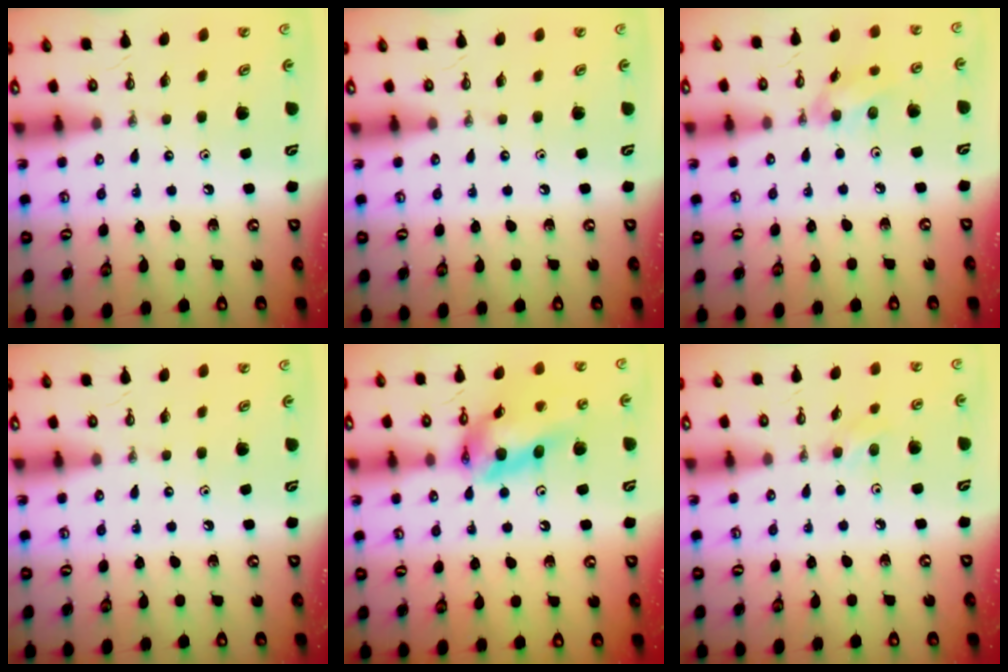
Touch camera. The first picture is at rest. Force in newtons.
{"total": 0.0}
{"total": 8.9, "press": 8.6, "slide": 2.3}
{"total": 0.0}
{"total": 15.2, "press": 15.2, "slide": 1.5}
{"total": 8.6, "press": 7.5, "slide": 4.2}